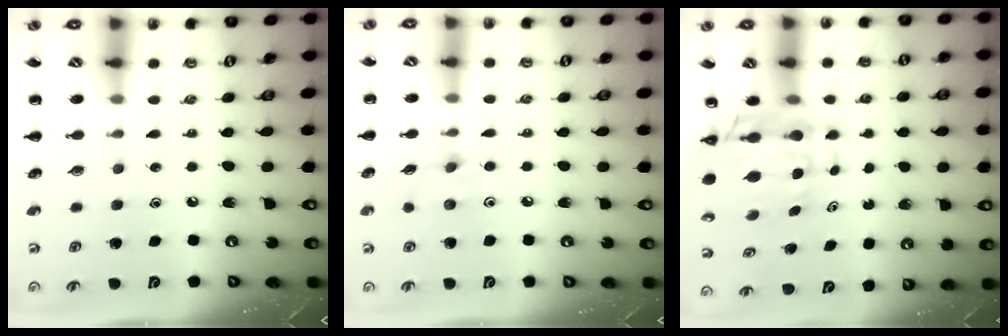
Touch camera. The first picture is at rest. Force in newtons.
{"total": 5.9, "press": 5.7, "slide": 1.6}
{"total": 7.5, "press": 7.0, "slide": 2.7}